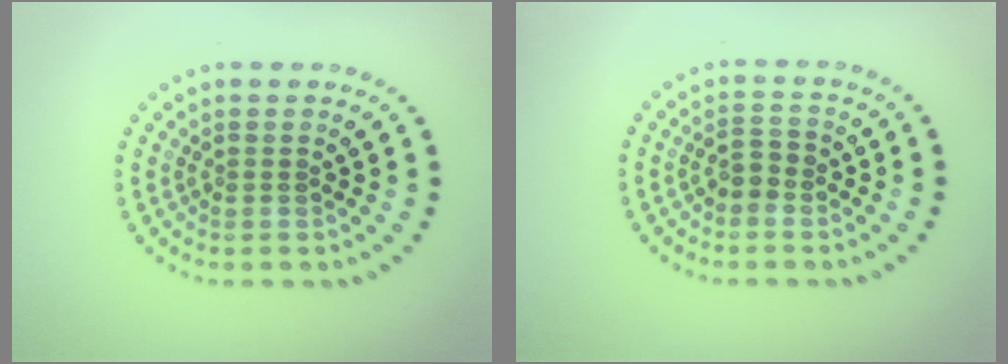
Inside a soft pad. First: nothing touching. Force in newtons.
{"total": 1.8, "press": 1.6, "slide": 0.7}